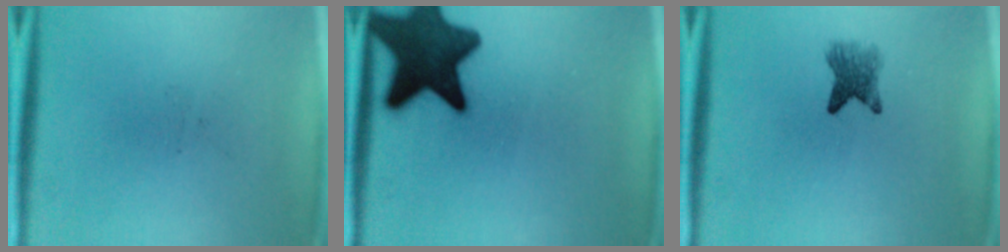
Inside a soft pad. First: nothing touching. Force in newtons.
{"total": 14.1}
{"total": 3.6}